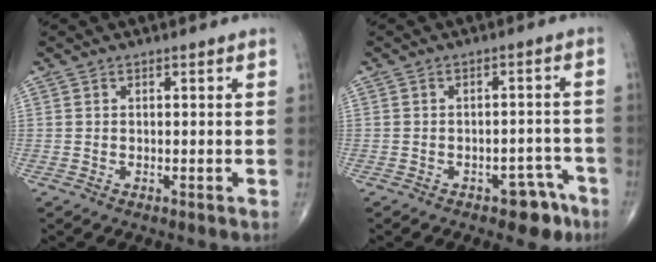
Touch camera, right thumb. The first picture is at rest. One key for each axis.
{"total": 5.7, "fx": -3.6, "fy": 3.0, "fz": 3.1, "tx": -0.014, "ty": 0.034, "tz": -0.042}